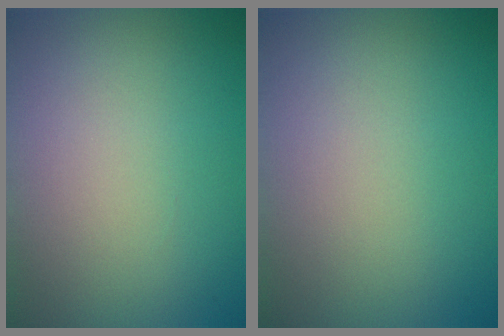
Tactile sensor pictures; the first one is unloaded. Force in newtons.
{"total": 0.0}